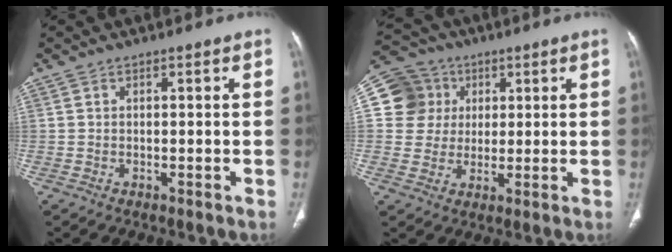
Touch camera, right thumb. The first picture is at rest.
{"total": 10.4, "force": [2.3, 10.0, 1.8], "torque": [-0.004, 0.010, 0.038]}